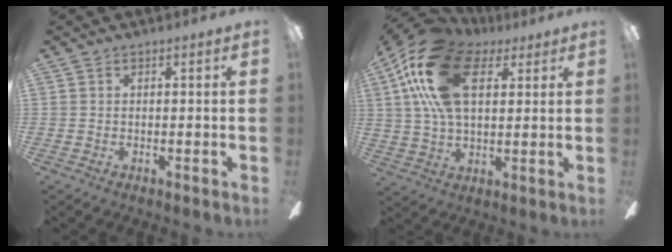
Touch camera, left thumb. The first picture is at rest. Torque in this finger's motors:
{"motor_torque": [0.47, 1.04, 2.01, -0.76, 0.62]}